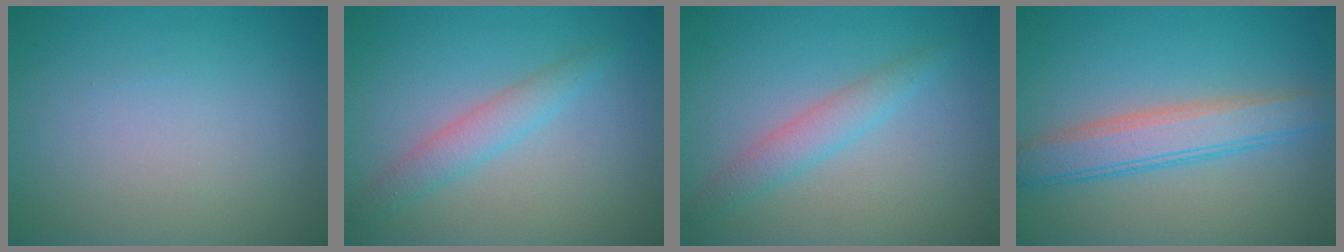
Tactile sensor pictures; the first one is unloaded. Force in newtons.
{"total": 2.5, "press": 2.5, "slide": 0.2}
{"total": 2.5, "press": 2.5, "slide": 0.2}
{"total": 4.5, "press": 4.5, "slide": 0.1}